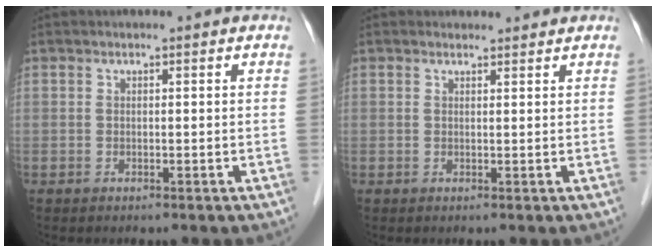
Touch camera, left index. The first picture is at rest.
{"total": 1.6, "force": [1.6, 0.4, -0.1], "torque": [-0.009, 0.005, 0.022]}